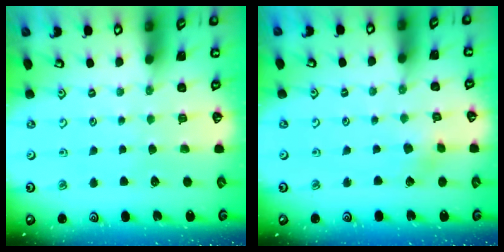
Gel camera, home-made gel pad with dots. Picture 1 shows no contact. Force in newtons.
{"total": 2.5, "press": 2.4, "slide": 0.2}